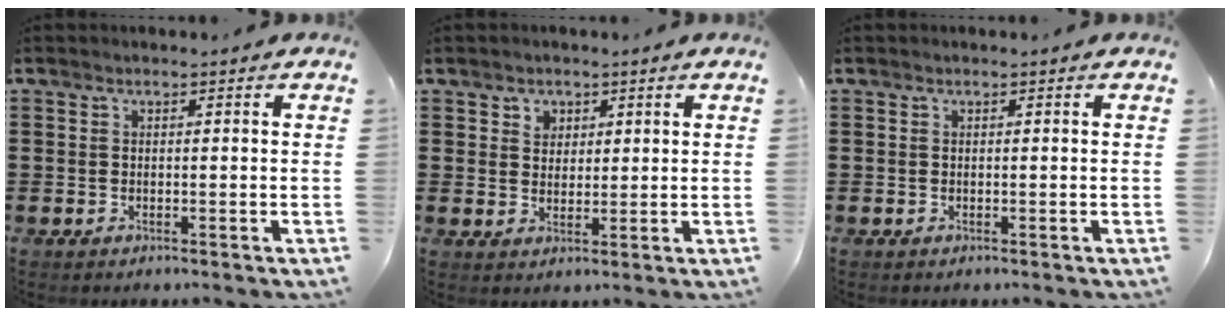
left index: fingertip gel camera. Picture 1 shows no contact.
{"total": 2.4, "force": [1.3, 2.1, 0.2], "torque": [-0.014, 0.008, 0.022]}
{"total": 0.0}